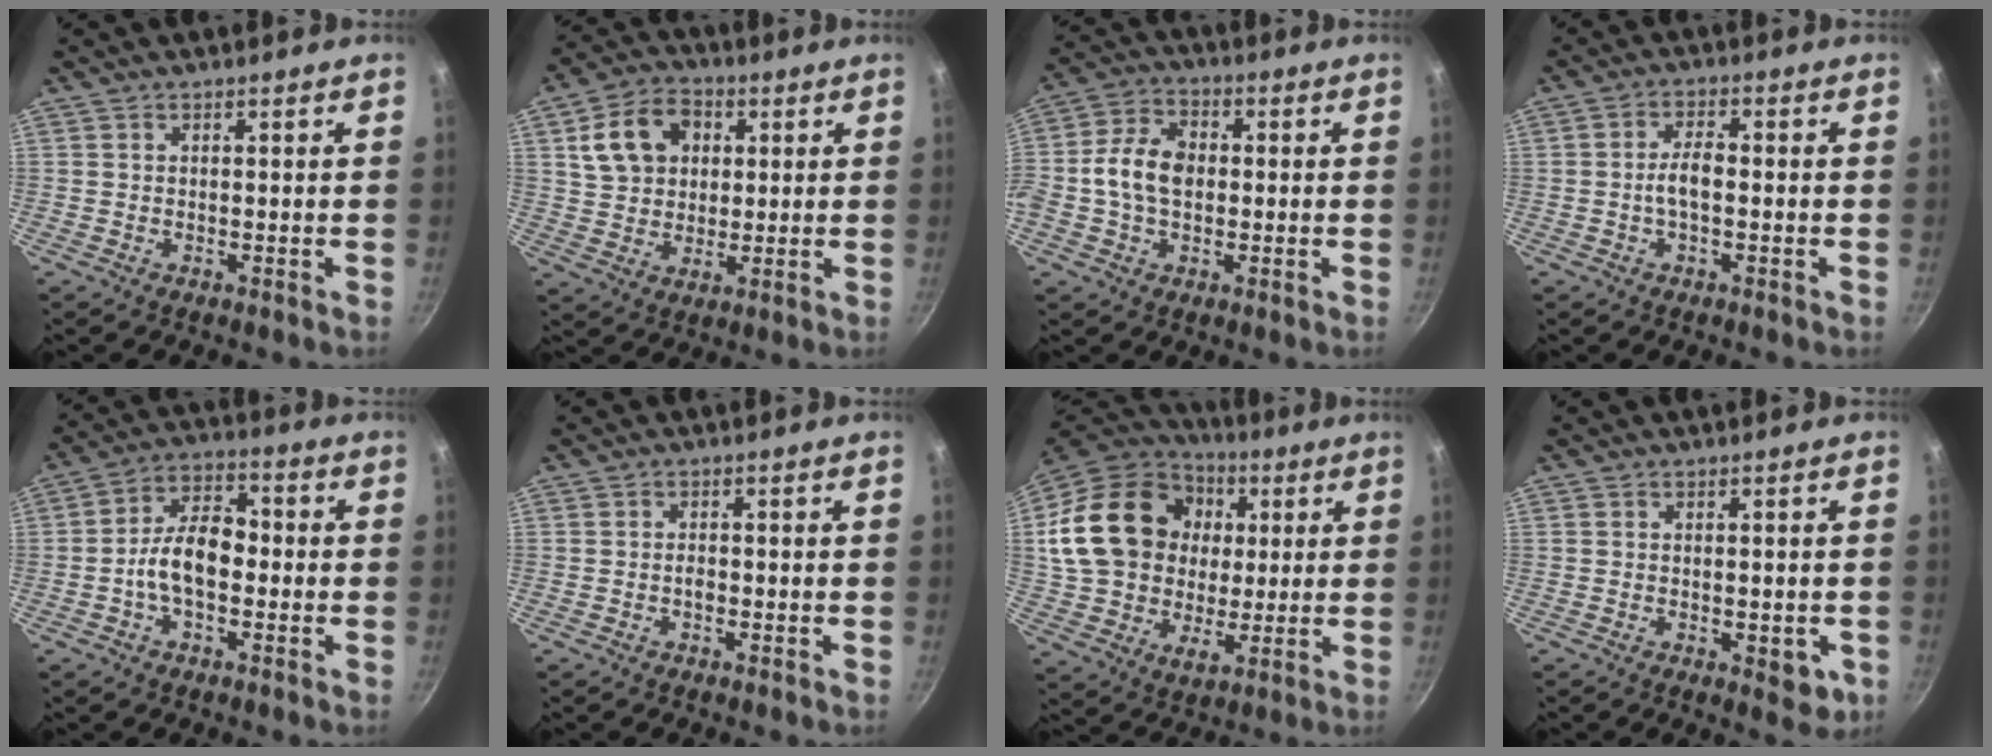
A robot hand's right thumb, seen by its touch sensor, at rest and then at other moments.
{"total": 12.1, "force": [3.5, 9.2, 7.0], "torque": [-0.104, 0.008, 0.056]}
{"total": 10.2, "force": [-0.2, 7.2, 7.1], "torque": [-0.117, 0.022, -0.019]}
{"total": 4.4, "force": [-0.7, 2.0, 3.8], "torque": [-0.071, 0.020, -0.016]}
{"total": 10.2, "force": [-1.6, 6.1, 7.9], "torque": [-0.114, 0.040, -0.041]}
{"total": 1.2, "force": [-0.4, 0.8, 0.8], "torque": [-0.011, 0.006, -0.008]}
{"total": 24.9, "force": [4.7, 18.9, 15.5], "torque": [-0.258, 0.012, 0.079]}
{"total": 5.1, "force": [-1.4, 2.5, 4.2], "torque": [-0.045, -0.005, -0.014]}